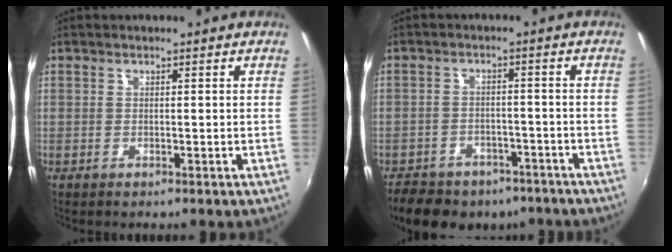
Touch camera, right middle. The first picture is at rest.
{"total": 16.4, "force": [-12.0, 8.9, 6.9], "torque": [-0.164, -0.004, -0.164]}